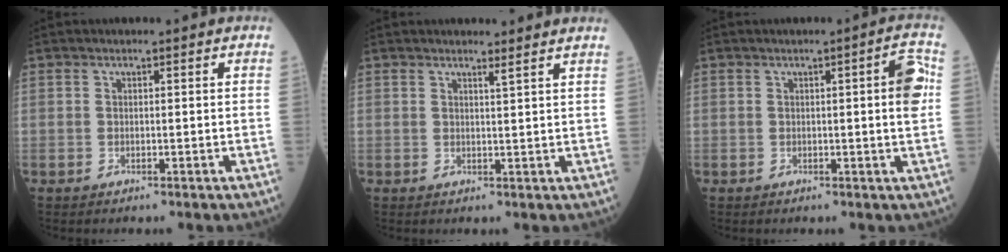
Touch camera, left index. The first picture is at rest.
{"total": 1.8, "force": [1.6, -0.7, 0.6], "torque": [-0.030, -0.014, 0.023]}
{"total": 4.1, "force": [0.5, 0.0, 4.1], "torque": [-0.050, 0.006, 0.004]}